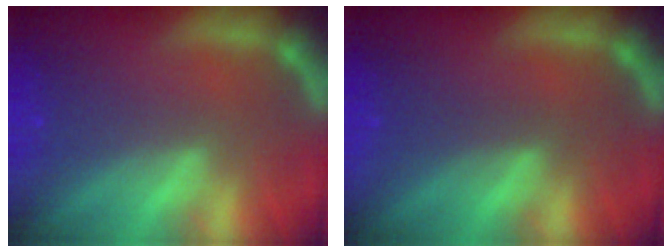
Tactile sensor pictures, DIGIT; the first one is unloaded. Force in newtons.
{"total": 0.0}